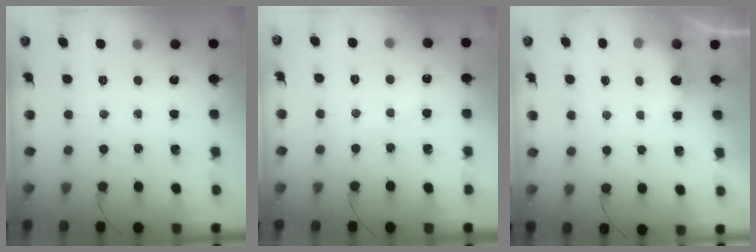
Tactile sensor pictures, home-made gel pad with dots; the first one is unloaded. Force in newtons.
{"total": 2.7, "press": 2.6, "slide": 0.5}
{"total": 3.9, "press": 3.9, "slide": 0.3}